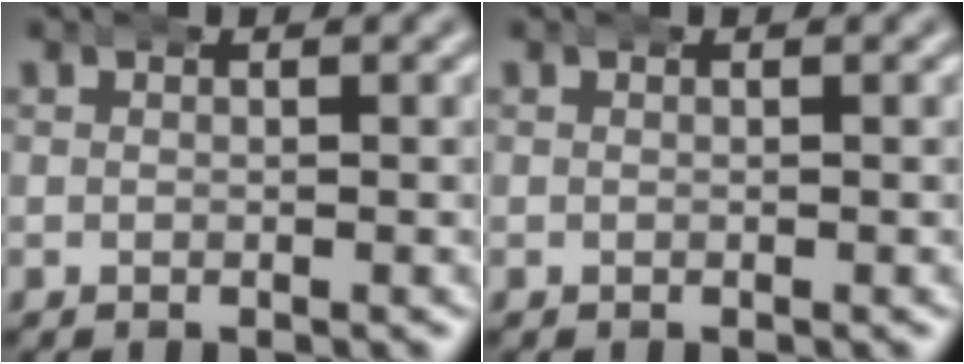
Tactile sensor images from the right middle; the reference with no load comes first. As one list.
[{"total": 0.0}]